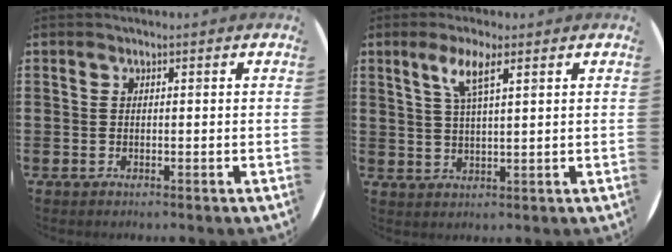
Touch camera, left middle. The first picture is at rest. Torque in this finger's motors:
{"motor_torque": [0.62, -0.30, 0.15, 0.10]}